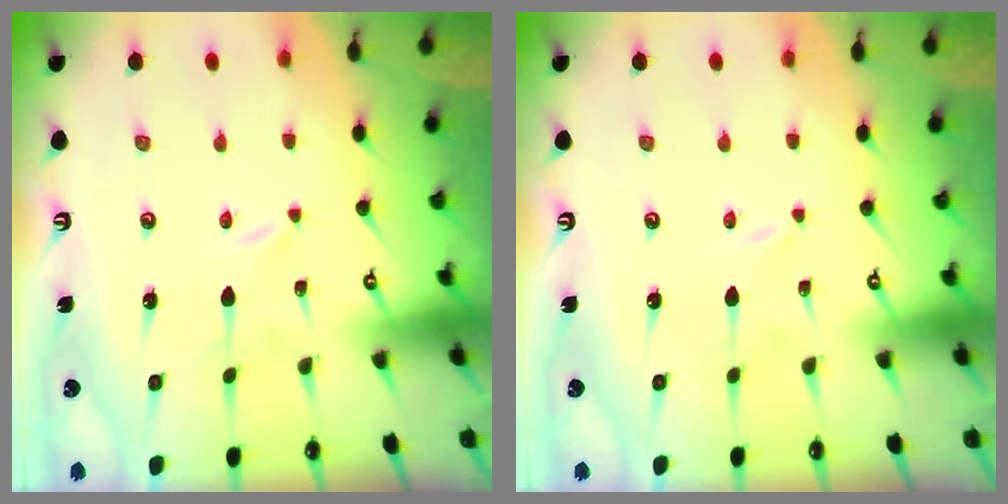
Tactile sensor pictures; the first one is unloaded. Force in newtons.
{"total": 0.0}